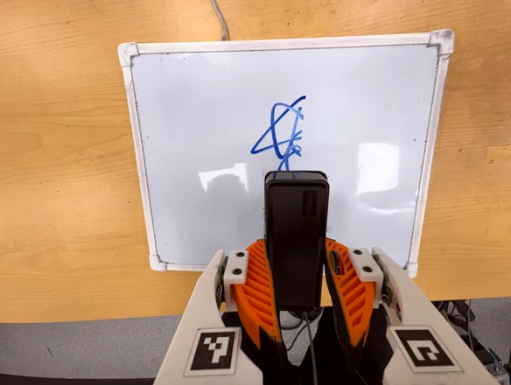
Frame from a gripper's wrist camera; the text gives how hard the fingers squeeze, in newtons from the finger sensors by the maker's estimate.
{"total": 7.5, "left": 5.2, "right": 9.8}